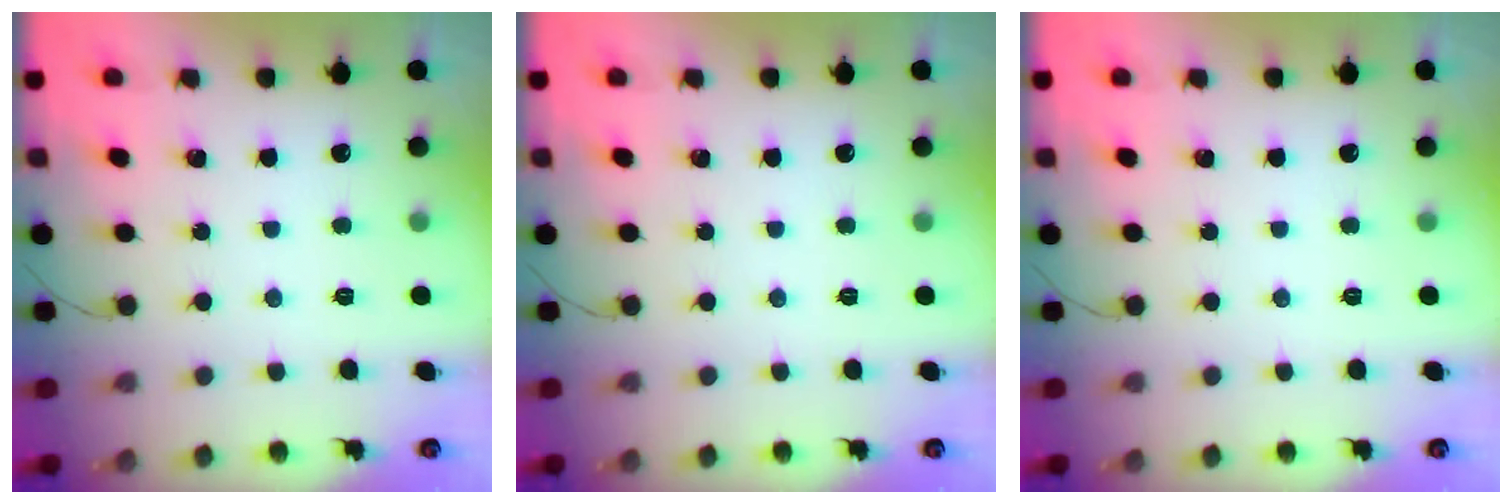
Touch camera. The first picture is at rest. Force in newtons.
{"total": 0.0}
{"total": 0.0}